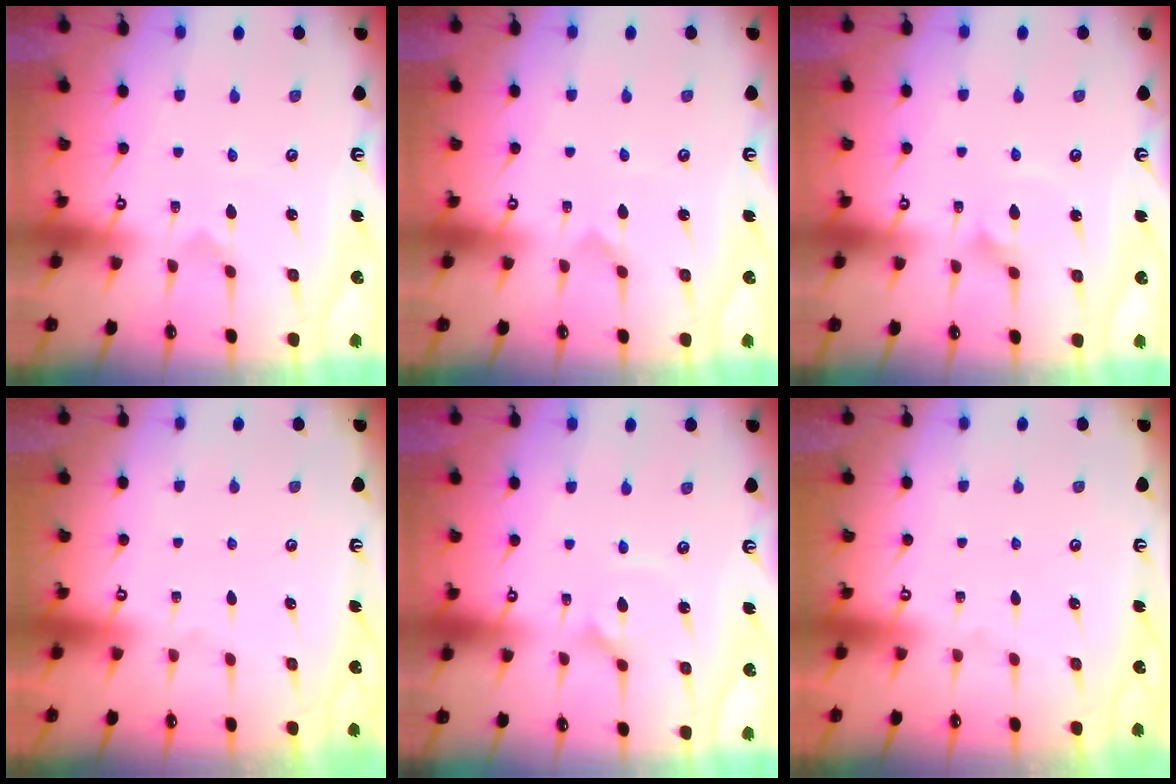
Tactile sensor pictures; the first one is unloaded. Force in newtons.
{"total": 0.0}
{"total": 2.0, "press": 2.0, "slide": 0.1}
{"total": 0.0}
{"total": 2.4, "press": 2.4, "slide": 0.3}
{"total": 0.0}